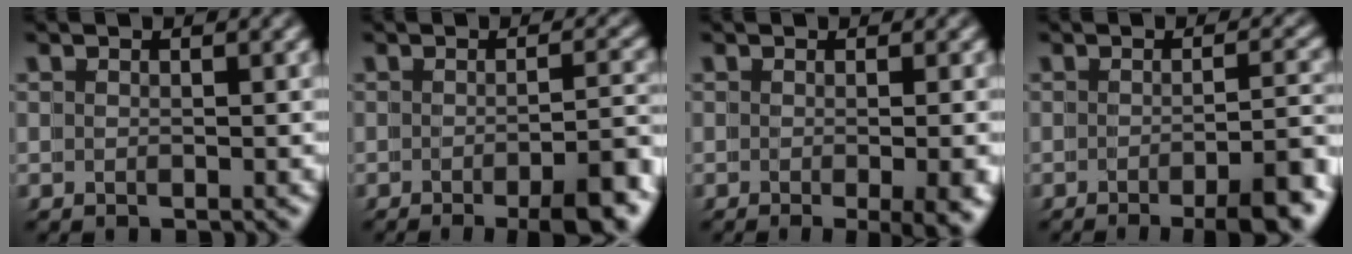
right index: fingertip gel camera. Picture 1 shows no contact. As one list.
[{"total": 5.4, "force": [-3.8, -0.2, 3.8], "torque": [-0.032, -0.004, -0.055]}, {"total": 4.4, "force": [-2.2, -0.3, 3.8], "torque": [-0.032, -0.010, -0.027]}, {"total": 5.8, "force": [-4.3, -0.2, 3.9], "torque": [-0.034, -0.006, -0.061]}]